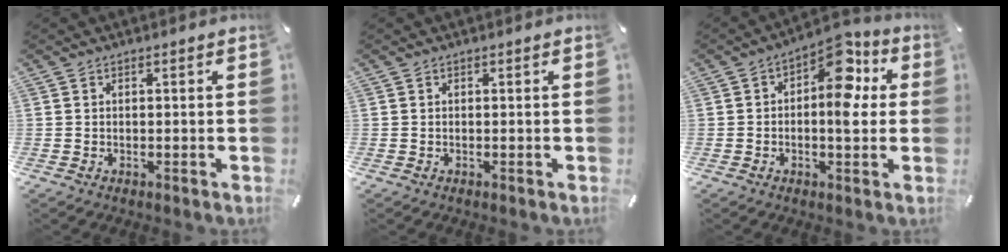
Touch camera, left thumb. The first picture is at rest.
{"total": 0.0}
{"total": 11.2, "force": [2.9, 5.9, 9.1], "torque": [-0.109, -0.028, 0.044]}